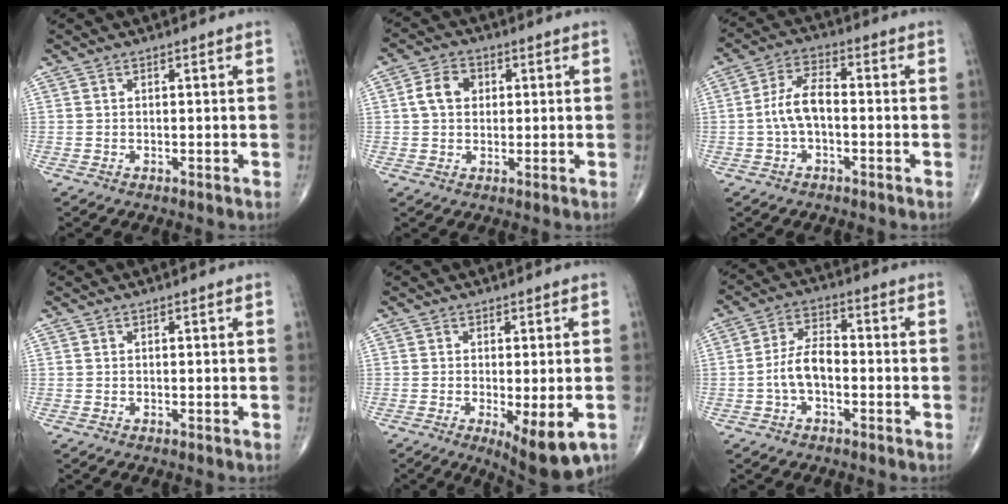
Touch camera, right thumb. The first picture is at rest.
{"total": 5.9, "force": [1.1, 4.5, 3.7], "torque": [-0.058, 0.009, 0.015]}
{"total": 7.0, "force": [-1.0, 3.5, 6.0], "torque": [-0.121, 0.025, -0.025]}
{"total": 0.0}
{"total": 9.0, "force": [-3.3, 2.8, 7.9], "torque": [-0.109, -0.016, -0.044]}
{"total": 6.7, "force": [-1.7, 3.6, 5.4], "torque": [-0.101, 0.027, -0.038]}